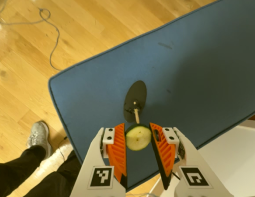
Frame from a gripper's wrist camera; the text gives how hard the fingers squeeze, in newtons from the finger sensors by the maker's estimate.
{"total": 9.6, "left": 10.3, "right": 8.9}